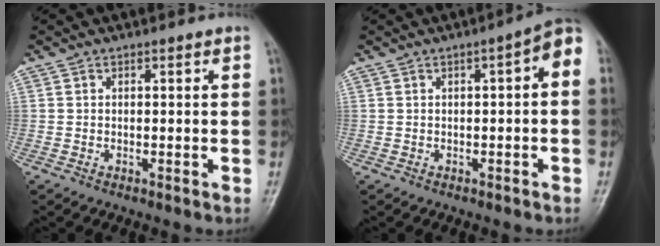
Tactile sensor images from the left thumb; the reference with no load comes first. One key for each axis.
{"total": 4.8, "fx": 0.2, "fy": 1.6, "fz": 4.5, "tx": -0.050, "ty": 0.026, "tz": -0.007}